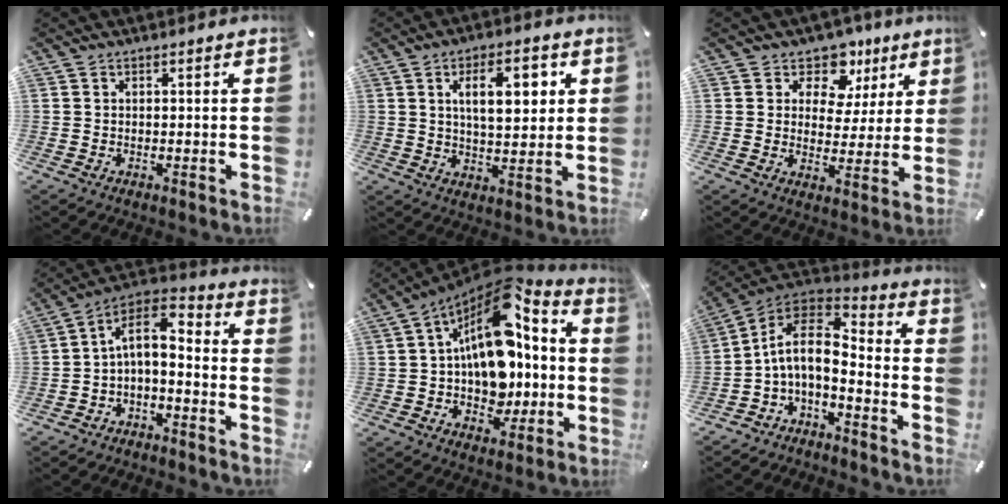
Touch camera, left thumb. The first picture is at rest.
{"total": 11.2, "force": [3.8, 5.3, 9.2], "torque": [-0.137, -0.003, 0.057]}
{"total": 9.0, "force": [5.2, 6.8, 2.8], "torque": [-0.042, -0.041, 0.093]}
{"total": 8.0, "force": [-0.1, 4.7, 6.5], "torque": [-0.114, 0.003, 0.000]}
{"total": 15.9, "force": [3.3, 10.7, 11.3], "torque": [-0.193, -0.047, 0.060]}
{"total": 10.0, "force": [-1.4, 5.4, 8.3], "torque": [-0.177, -0.007, -0.029]}